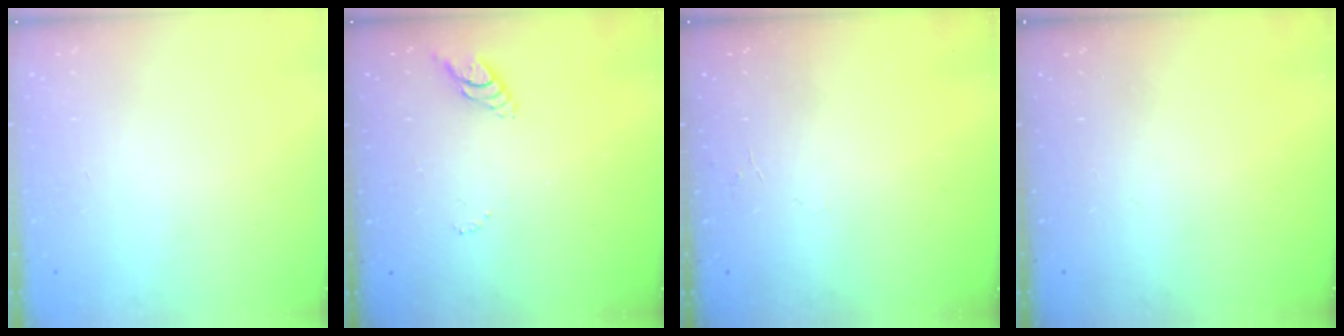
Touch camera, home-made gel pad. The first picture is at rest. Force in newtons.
{"total": 6.9, "press": 6.8, "slide": 0.7}
{"total": 3.6, "press": 3.6, "slide": 0.3}
{"total": 0.0}